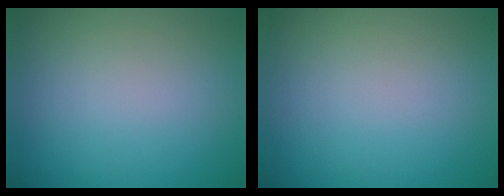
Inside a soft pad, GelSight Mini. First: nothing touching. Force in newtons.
{"total": 0.0}